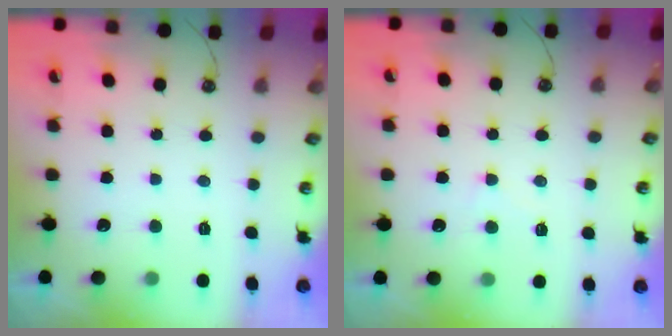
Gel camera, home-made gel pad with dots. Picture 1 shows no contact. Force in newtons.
{"total": 1.9, "press": 1.8, "slide": 0.3}